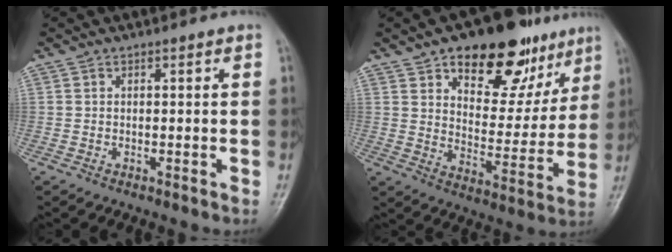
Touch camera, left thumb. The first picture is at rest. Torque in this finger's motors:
{"motor_torque": [0.59, 0.44, 1.25, -1.27, 0.19]}